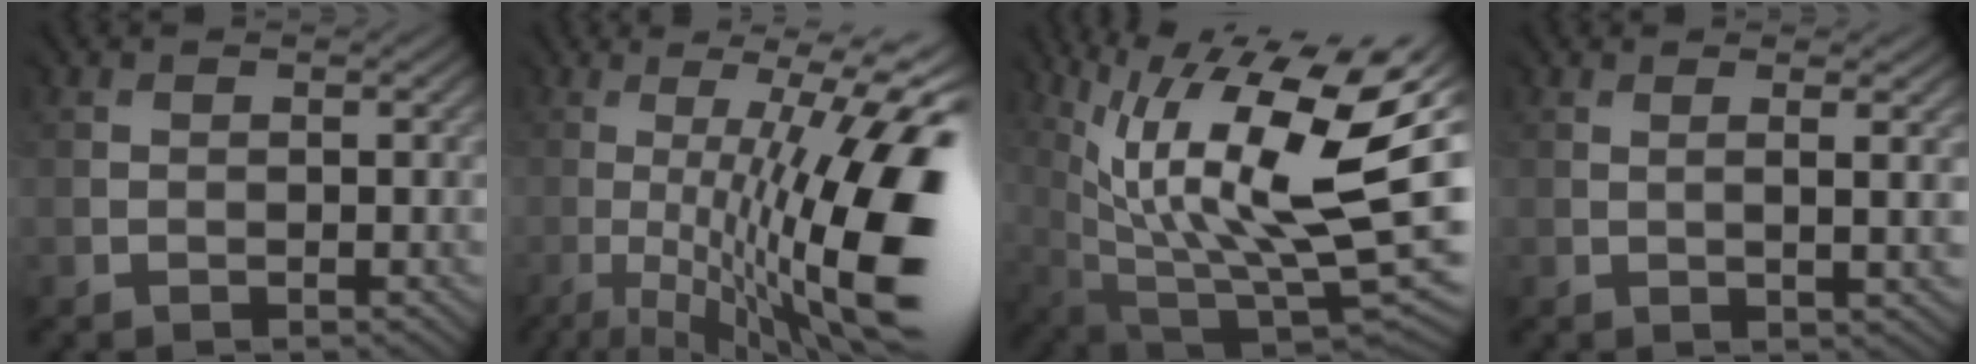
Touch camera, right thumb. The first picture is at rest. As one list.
[{"total": 17.8, "force": [-2.2, 5.0, 16.9], "torque": [-0.238, -0.011, -0.026]}, {"total": 18.0, "force": [5.4, 6.2, 16.0], "torque": [-0.258, 0.012, 0.109]}, {"total": 2.6, "force": [0.7, 0.4, 2.4], "torque": [-0.037, 0.007, 0.011]}]